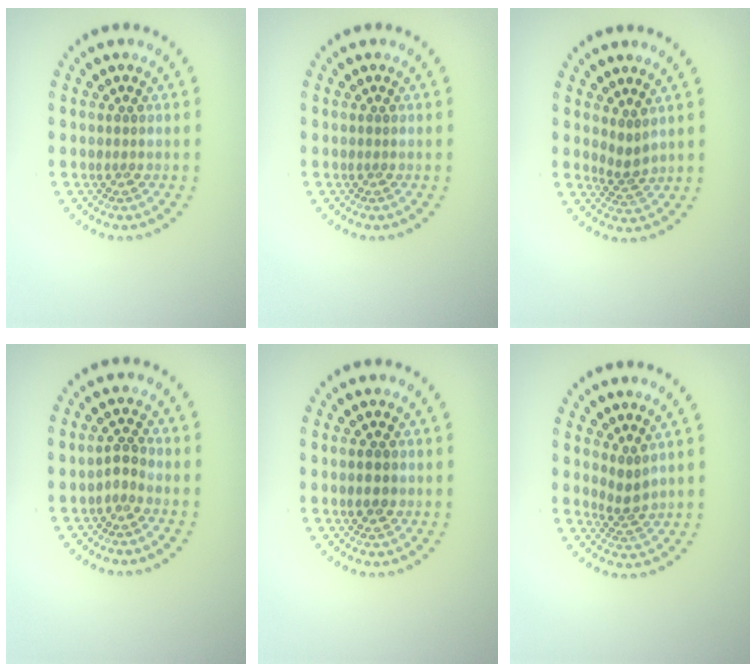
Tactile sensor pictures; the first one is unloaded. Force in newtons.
{"total": 0.0}
{"total": 1.9, "press": 1.2, "slide": 1.4}
{"total": 1.1, "press": 0.8, "slide": 0.8}
{"total": 1.9, "press": 1.9, "slide": 0.1}
{"total": 1.9, "press": 1.2, "slide": 1.5}